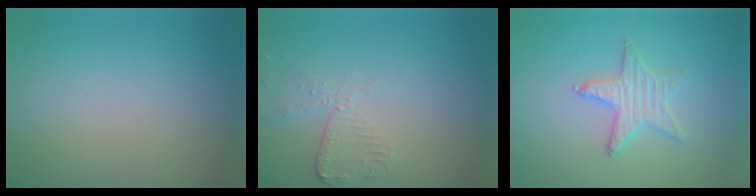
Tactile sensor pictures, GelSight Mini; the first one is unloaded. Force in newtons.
{"total": 2.7, "press": 2.4, "slide": 1.2}
{"total": 1.9, "press": 1.9, "slide": 0.2}